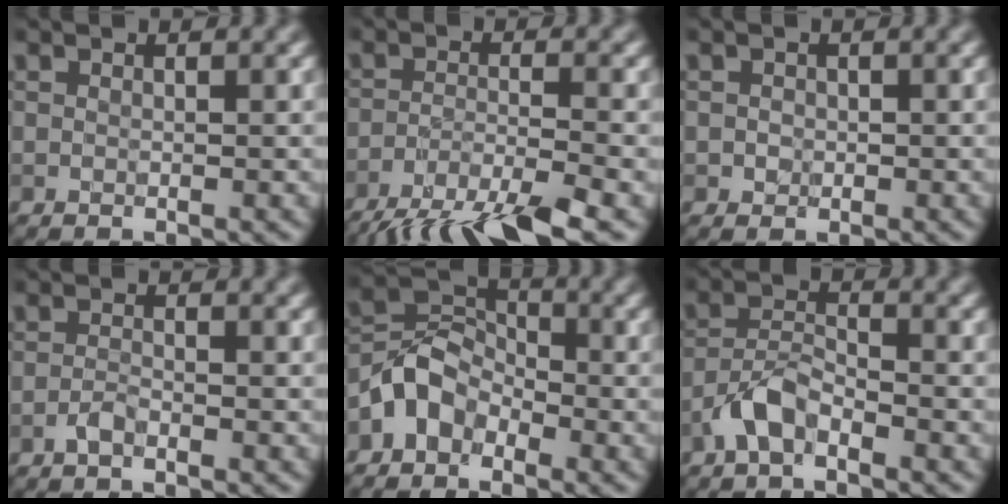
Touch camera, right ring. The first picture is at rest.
{"total": 7.7, "force": [-5.8, 1.4, 4.8], "torque": [-0.077, -0.004, -0.110]}
{"total": 0.9, "force": [-0.1, 0.9, 0.2], "torque": [0.003, -0.004, -0.004]}
{"total": 1.1, "force": [-0.8, 0.3, 0.7], "torque": [-0.014, 0.003, -0.018]}
{"total": 4.2, "force": [-2.6, 2.7, 1.9], "torque": [-0.034, 0.010, -0.062]}
{"total": 3.1, "force": [-2.1, 1.1, 1.9], "torque": [-0.038, 0.009, -0.049]}